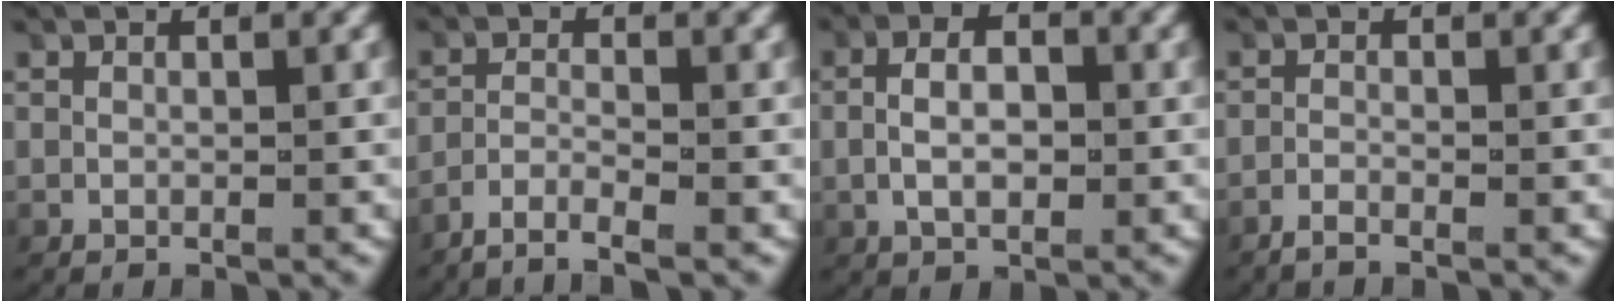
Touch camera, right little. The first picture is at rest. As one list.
[{"total": 3.6, "force": [-3.1, 0.4, 1.7], "torque": [-0.034, -0.007, -0.054]}, {"total": 4.2, "force": [-0.1, 2.4, 3.5], "torque": [-0.054, 0.003, -0.002]}, {"total": 1.7, "force": [-1.5, 0.4, 0.6], "torque": [-0.020, -0.005, -0.030]}]